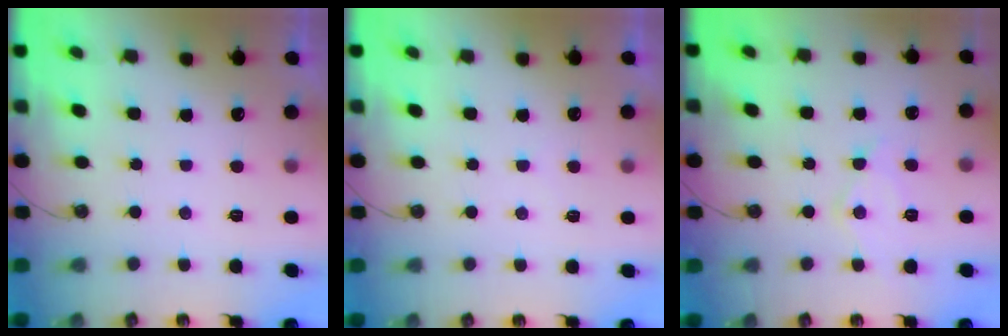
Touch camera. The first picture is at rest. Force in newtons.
{"total": 3.6, "press": 3.6, "slide": 0.4}
{"total": 9.7, "press": 9.7, "slide": 0.7}